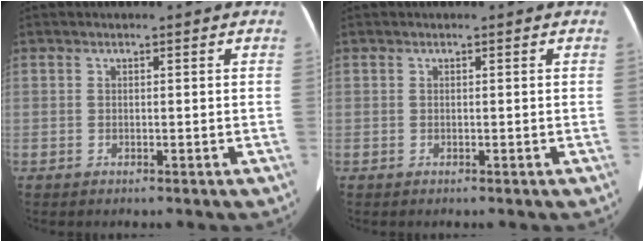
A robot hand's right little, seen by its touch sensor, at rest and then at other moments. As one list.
[{"total": 0.0}]